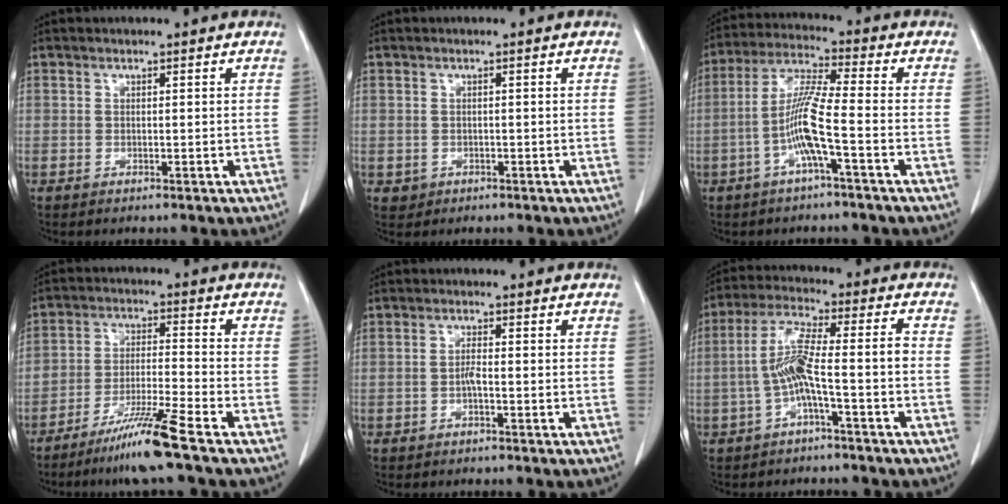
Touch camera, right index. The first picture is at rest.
{"total": 1.4, "force": [-0.5, 1.3, 0.2], "torque": [-0.003, 0.004, -0.002]}
{"total": 8.5, "force": [-2.6, -0.2, 8.1], "torque": [-0.167, 0.008, -0.056]}
{"total": 8.8, "force": [-6.4, -0.9, 5.9], "torque": [-0.106, -0.028, -0.123]}
{"total": 1.6, "force": [-0.5, 0.2, 1.5], "torque": [-0.029, 0.001, -0.011]}
{"total": 8.0, "force": [-2.3, 0.4, 7.6], "torque": [-0.154, 0.023, -0.043]}